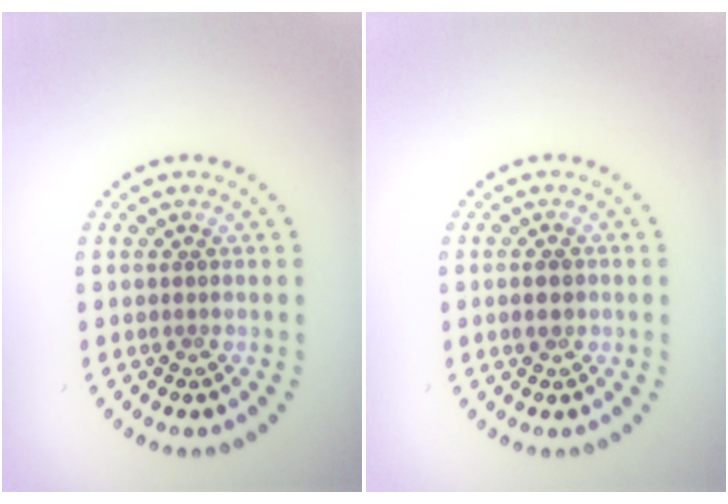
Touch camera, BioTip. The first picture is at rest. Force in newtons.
{"total": 2.0, "press": 2.0, "slide": 0.1}